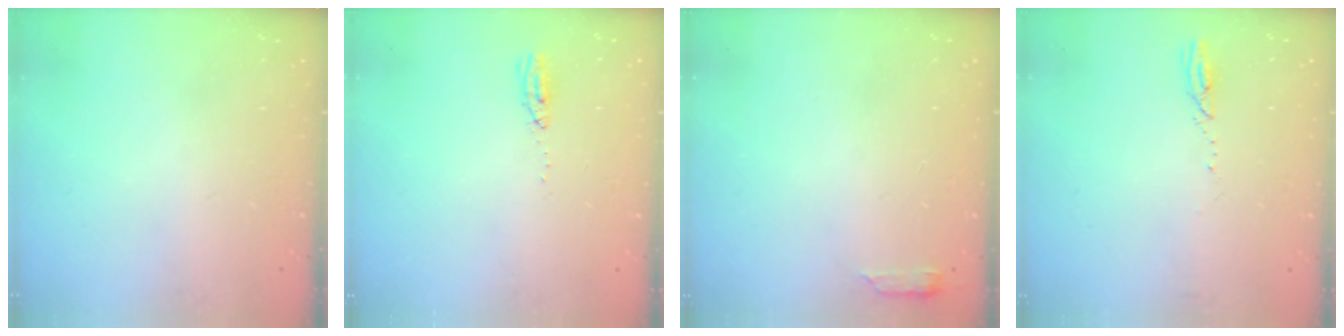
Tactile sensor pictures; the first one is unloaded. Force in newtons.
{"total": 3.7, "press": 3.4, "slide": 1.4}
{"total": 2.9, "press": 2.8, "slide": 0.6}
{"total": 2.4, "press": 2.4, "slide": 0.3}